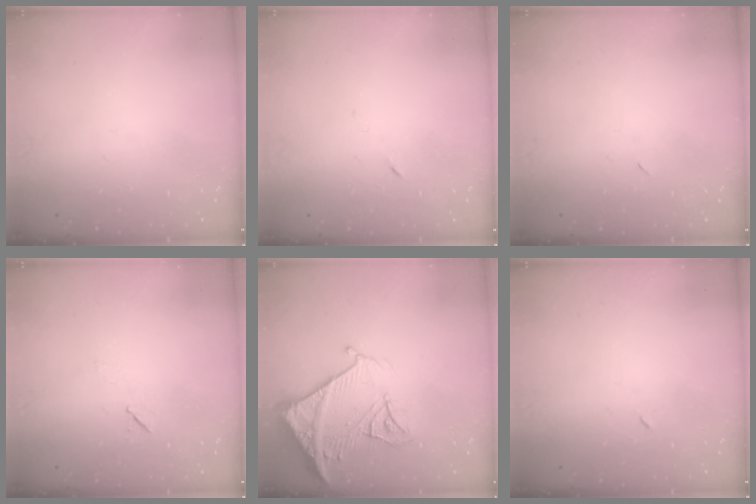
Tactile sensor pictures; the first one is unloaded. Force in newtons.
{"total": 4.5, "press": 4.5, "slide": 0.6}
{"total": 2.3, "press": 2.0, "slide": 1.2}
{"total": 4.8, "press": 4.4, "slide": 2.0}
{"total": 15.3, "press": 15.2, "slide": 1.7}
{"total": 3.3, "press": 3.2, "slide": 0.7}